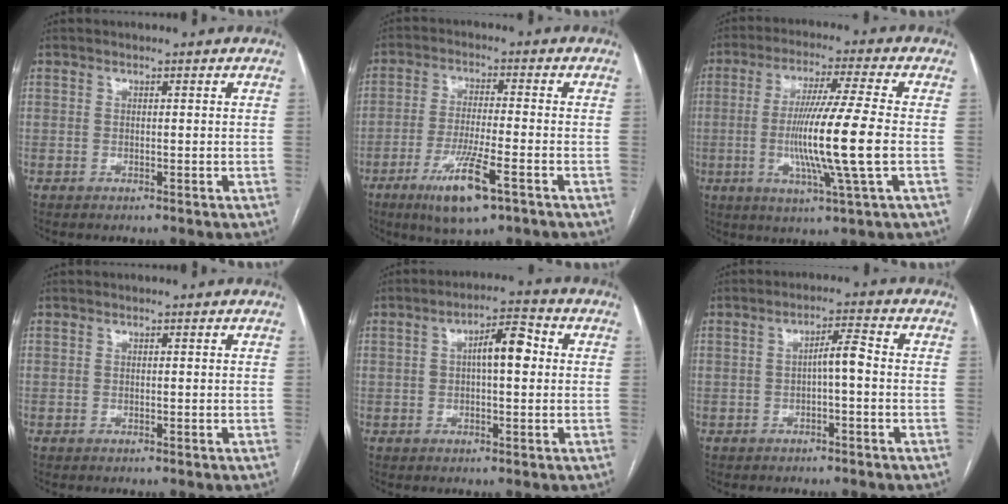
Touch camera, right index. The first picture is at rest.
{"total": 9.7, "force": [-5.2, 1.1, 8.2], "torque": [-0.155, -0.021, -0.088]}
{"total": 13.2, "force": [-1.8, -1.2, 13.0], "torque": [-0.248, -0.015, -0.039]}
{"total": 0.0}
{"total": 6.1, "force": [0.8, 1.8, 5.8], "torque": [-0.096, 0.025, 0.012]}
{"total": 3.4, "force": [-0.5, 0.5, 3.3], "torque": [-0.052, 0.011, -0.008]}